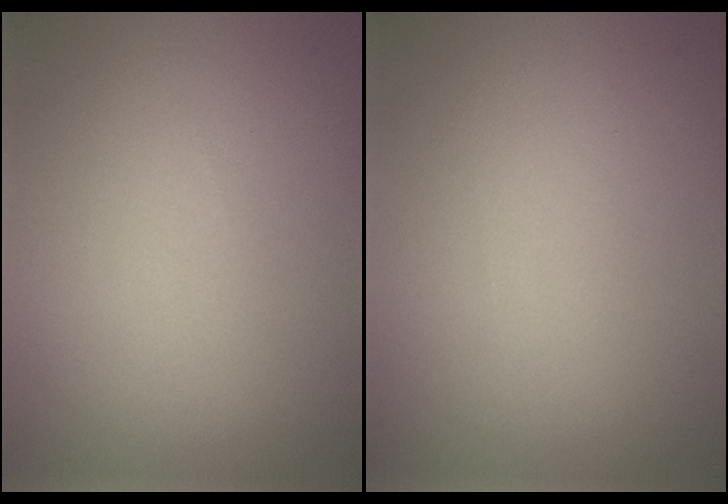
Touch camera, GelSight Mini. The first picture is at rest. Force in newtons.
{"total": 0.0}